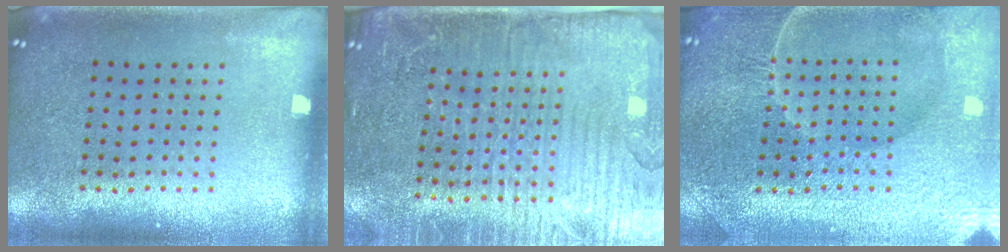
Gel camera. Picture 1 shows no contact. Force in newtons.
{"total": 4.2, "press": 3.7, "slide": 2.0}
{"total": 4.4, "press": 4.3, "slide": 1.2}